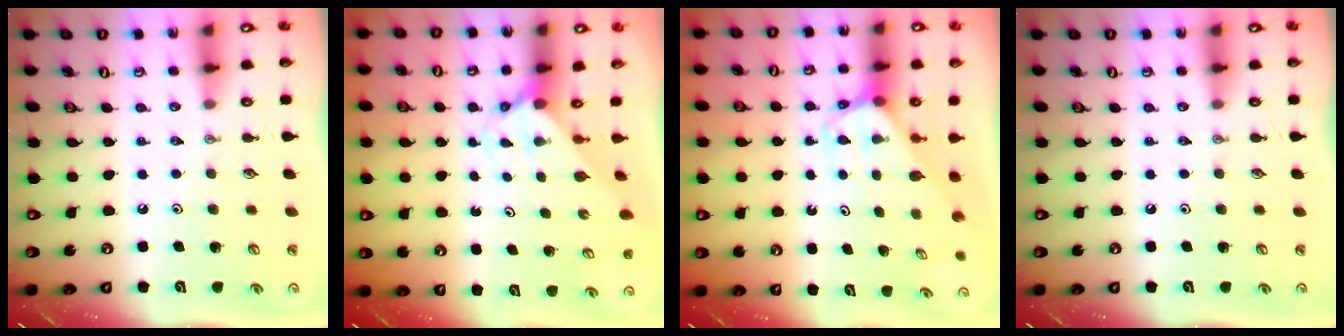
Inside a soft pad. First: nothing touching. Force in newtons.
{"total": 2.0, "press": 2.0, "slide": 0.2}
{"total": 2.8, "press": 2.8, "slide": 0.1}
{"total": 0.0}